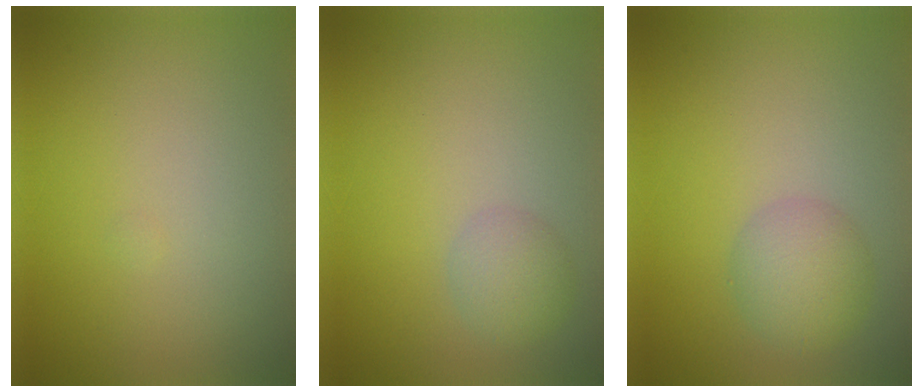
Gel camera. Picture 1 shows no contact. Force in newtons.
{"total": 2.2, "press": 2.2, "slide": 0.0}
{"total": 3.4, "press": 3.4, "slide": 0.1}